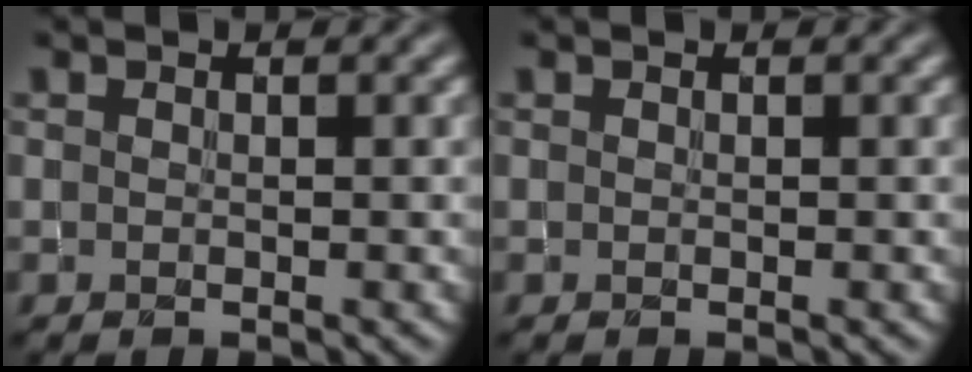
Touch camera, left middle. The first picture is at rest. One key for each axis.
{"total": 0.0}